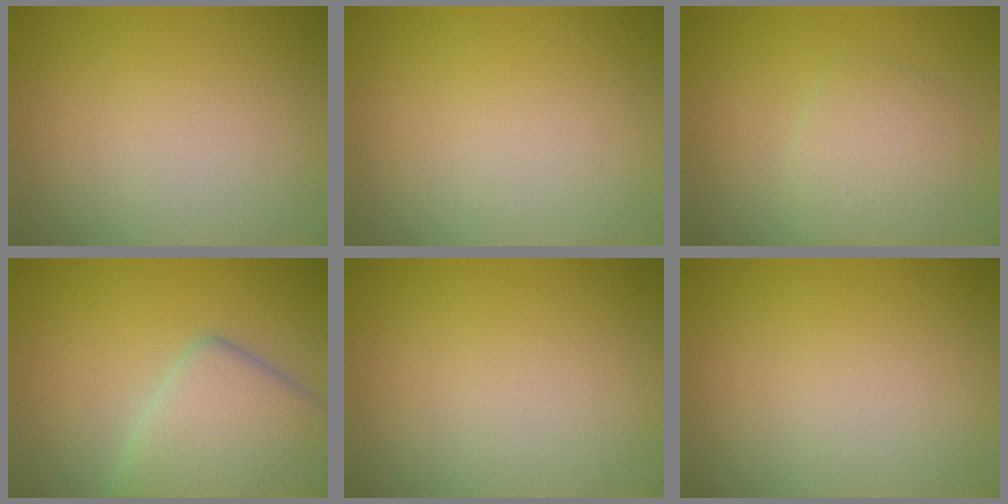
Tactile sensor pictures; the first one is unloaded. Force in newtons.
{"total": 0.0}
{"total": 2.3, "press": 2.3, "slide": 0.2}
{"total": 6.7, "press": 6.7, "slide": 0.2}
{"total": 0.0}
{"total": 0.0}